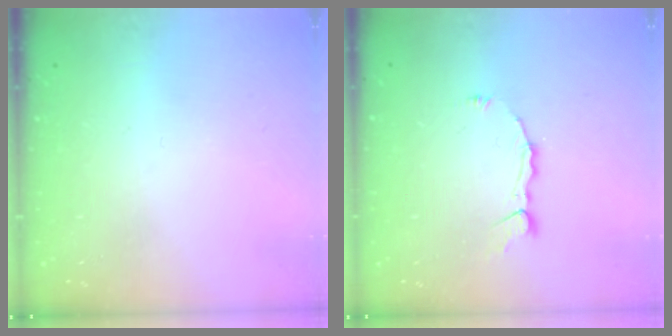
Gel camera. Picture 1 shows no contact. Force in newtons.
{"total": 4.3, "press": 4.3, "slide": 0.1}